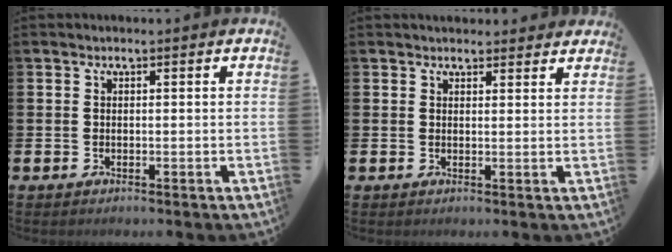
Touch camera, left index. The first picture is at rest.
{"total": 2.2, "force": [2.2, 0.6, -0.1], "torque": [0.011, -0.010, 0.037]}